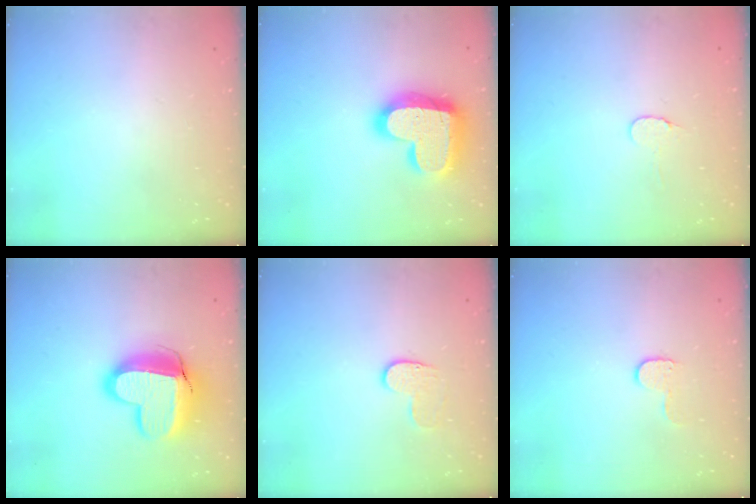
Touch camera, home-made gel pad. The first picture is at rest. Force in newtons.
{"total": 22.1, "press": 22.0, "slide": 1.5}
{"total": 4.5, "press": 4.5, "slide": 0.4}
{"total": 17.3, "press": 17.2, "slide": 1.3}
{"total": 5.1, "press": 5.1, "slide": 0.5}
{"total": 5.1, "press": 5.0, "slide": 0.5}